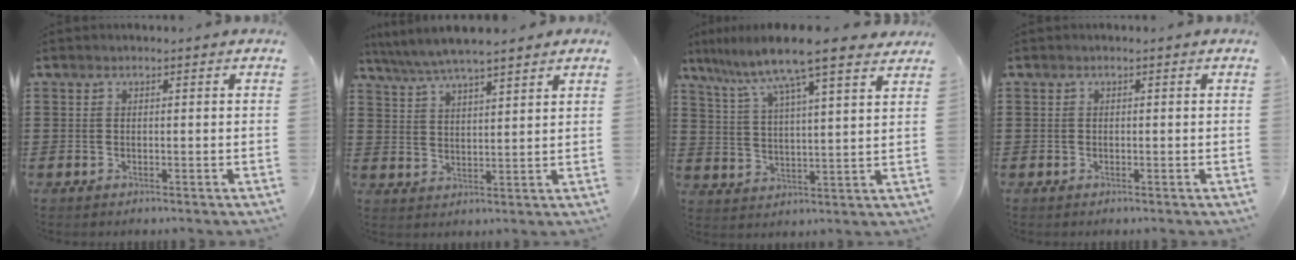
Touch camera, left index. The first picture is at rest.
{"total": 5.2, "force": [4.6, 0.5, 2.3], "torque": [-0.061, -0.015, 0.080]}
{"total": 8.7, "force": [7.0, 0.2, 5.1], "torque": [-0.126, -0.034, 0.115]}
{"total": 0.0}